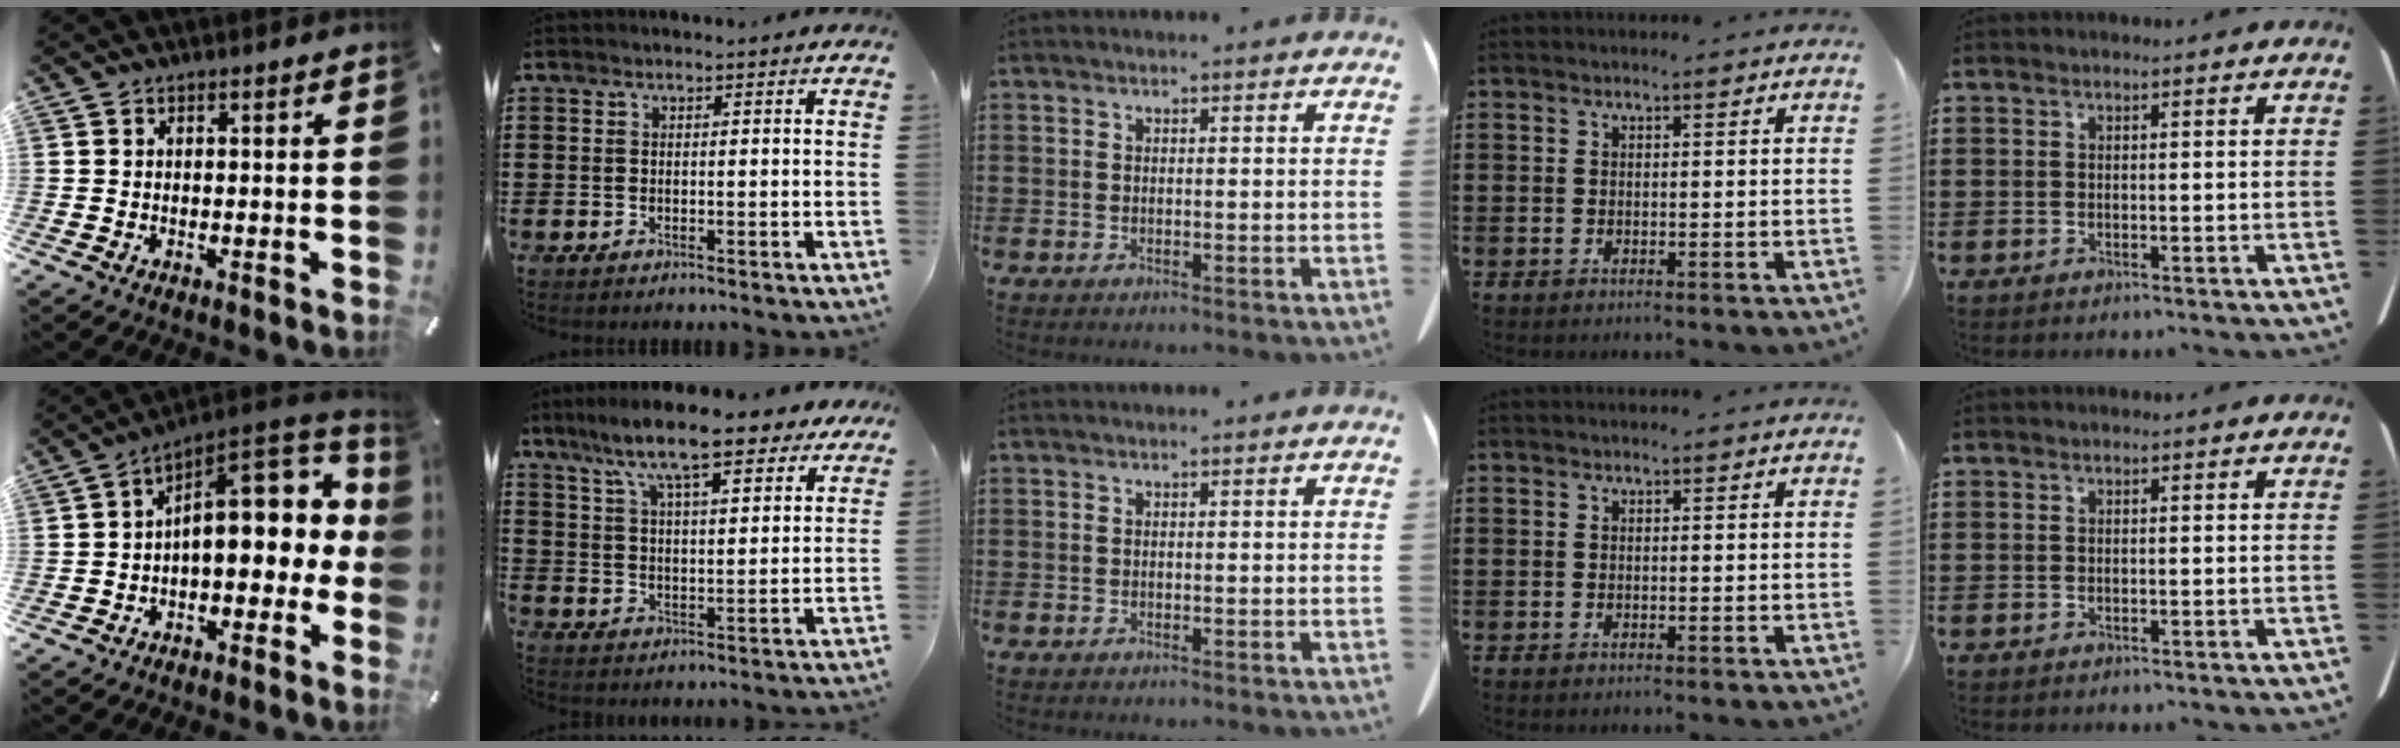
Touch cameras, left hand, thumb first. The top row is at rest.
{"thumb": {"total": 13.3, "force": [3.6, 7.4, 10.4], "torque": [-0.125, -0.037, 0.058]}, "index": {"total": 11.2, "force": [8.9, 1.9, 6.5], "torque": [-0.148, -0.027, 0.153]}}